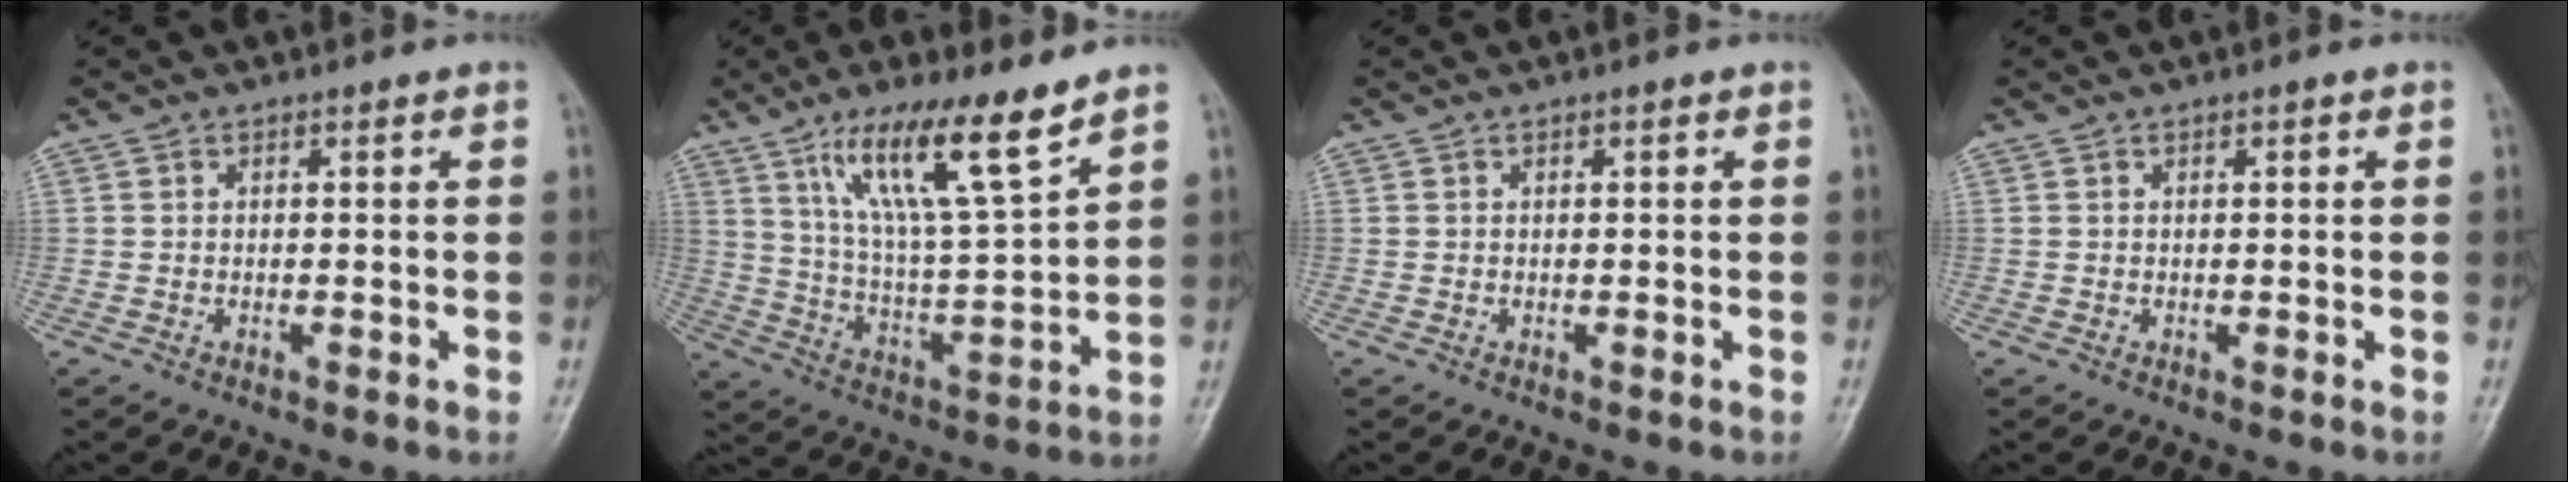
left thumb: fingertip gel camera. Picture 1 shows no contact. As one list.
[{"total": 15.0, "force": [9.6, 2.2, 11.3], "torque": [-0.194, -0.052, 0.182]}, {"total": 0.7, "force": [0.2, 0.2, 0.6], "torque": [-0.010, 0.001, 0.002]}, {"total": 0.9, "force": [0.3, 0.3, 0.8], "torque": [-0.012, 0.002, 0.003]}]